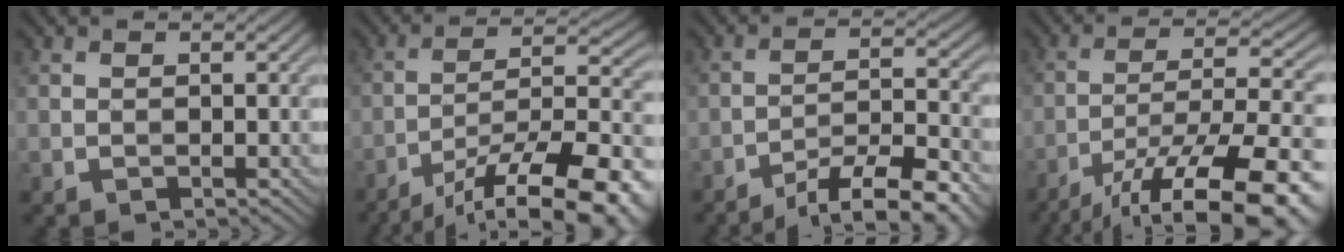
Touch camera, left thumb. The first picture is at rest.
{"total": 17.3, "force": [-11.7, 5.0, 11.7], "torque": [-0.161, -0.008, -0.180]}
{"total": 9.8, "force": [-7.4, 2.0, 6.1], "torque": [-0.109, 0.003, -0.118]}
{"total": 16.9, "force": [-11.2, 5.0, 11.5], "torque": [-0.179, -0.017, -0.169]}